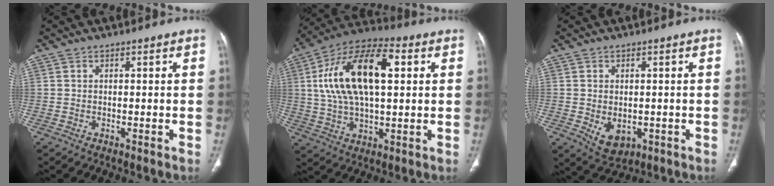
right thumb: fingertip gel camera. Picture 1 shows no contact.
{"total": 20.3, "force": [4.4, 9.7, 17.2], "torque": [-0.309, 0.021, 0.071]}
{"total": 5.6, "force": [-1.1, 3.8, 3.9], "torque": [-0.053, -0.005, 0.001]}